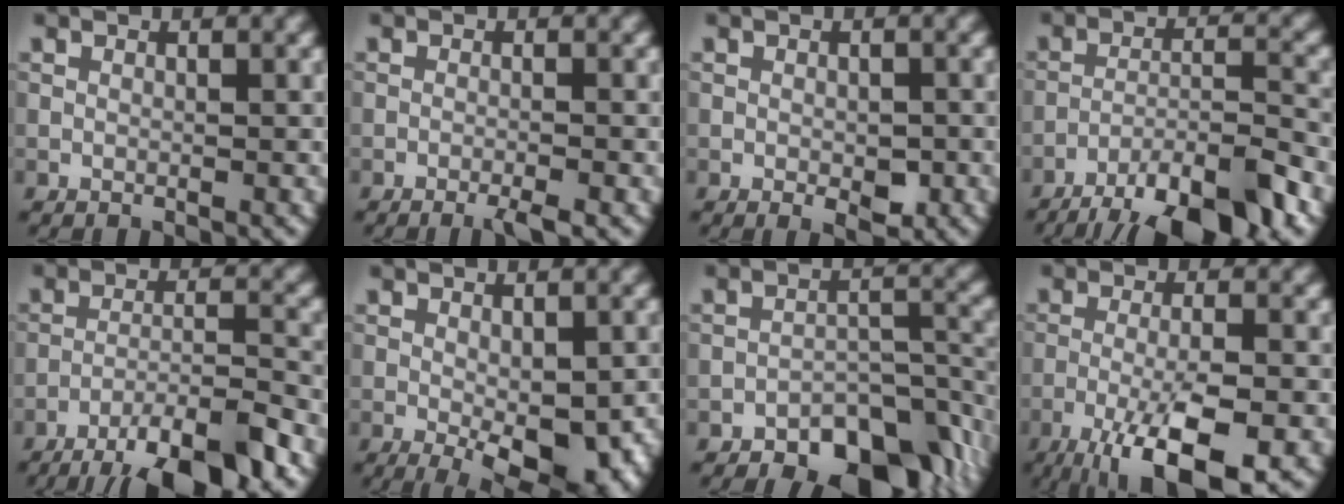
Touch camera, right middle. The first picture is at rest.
{"total": 1.8, "force": [-1.2, 0.1, 1.4], "torque": [-0.020, 0.000, -0.024]}
{"total": 2.2, "force": [-0.6, 1.1, 1.8], "torque": [-0.023, -0.003, -0.005]}
{"total": 9.8, "force": [-7.3, 2.2, 6.1], "torque": [-0.092, -0.005, -0.117]}
{"total": 8.7, "force": [-6.3, 1.8, 5.7], "torque": [-0.089, 0.003, -0.104]}
{"total": 8.0, "force": [-2.2, 3.4, 6.9], "torque": [-0.107, -0.026, -0.018]}
{"total": 7.8, "force": [-5.3, 3.8, 4.3], "torque": [-0.046, -0.002, -0.086]}
{"total": 9.3, "force": [-4.8, 2.6, 7.5], "torque": [-0.129, -0.011, -0.081]}